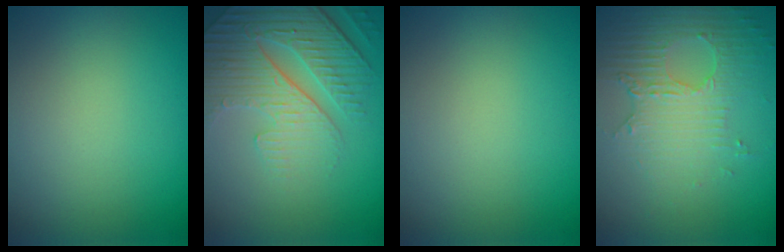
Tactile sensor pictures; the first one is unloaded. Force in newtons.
{"total": 5.1, "press": 4.7, "slide": 1.9}
{"total": 0.0}
{"total": 5.2, "press": 3.3, "slide": 4.0}